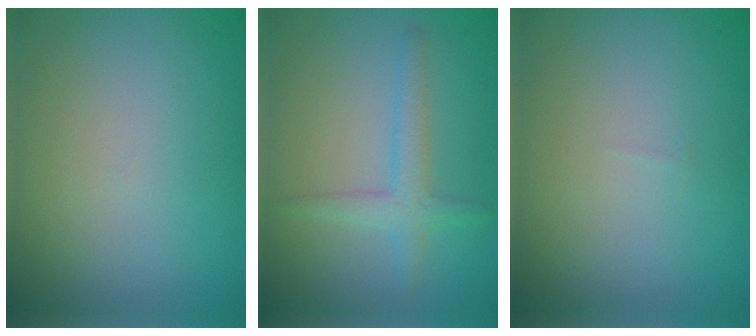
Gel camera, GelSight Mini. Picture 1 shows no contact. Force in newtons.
{"total": 2.6, "press": 2.6, "slide": 0.1}
{"total": 0.0}